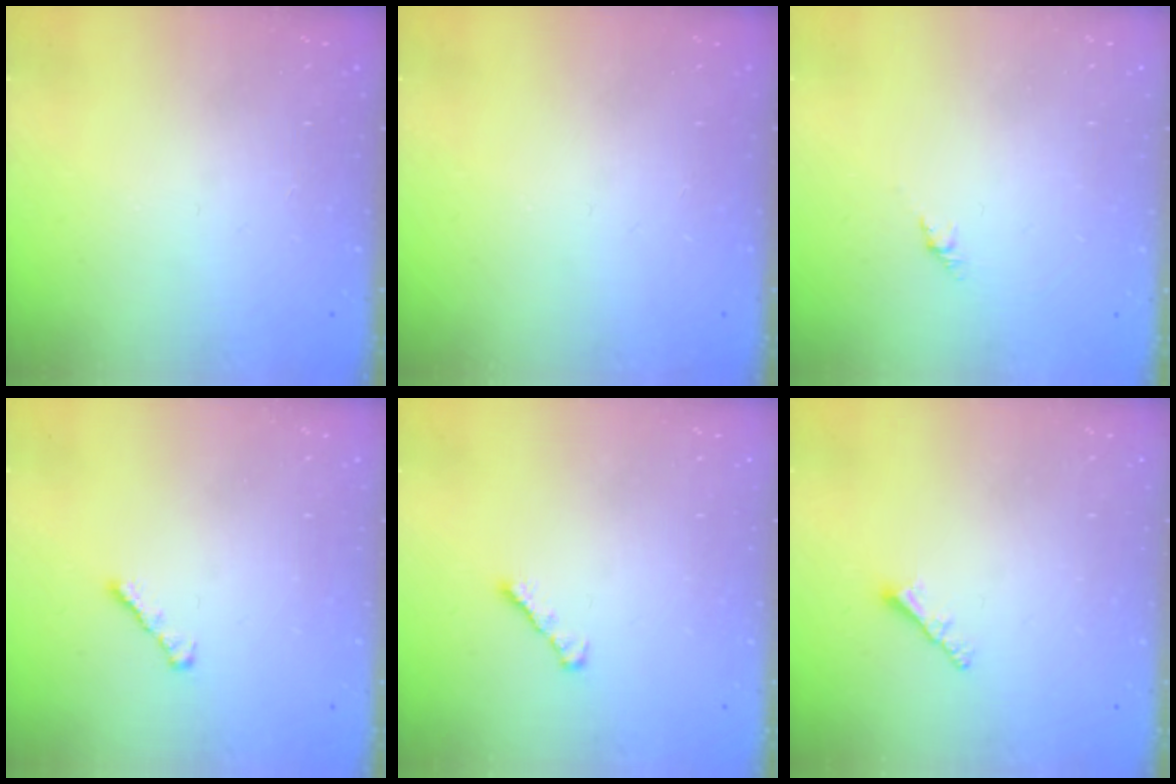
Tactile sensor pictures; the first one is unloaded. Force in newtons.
{"total": 0.0}
{"total": 2.7, "press": 2.6, "slide": 0.7}
{"total": 2.4, "press": 2.3, "slide": 0.6}
{"total": 2.5, "press": 2.4, "slide": 0.6}
{"total": 2.1, "press": 2.0, "slide": 0.5}